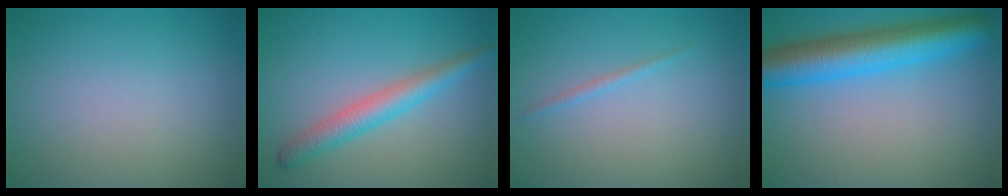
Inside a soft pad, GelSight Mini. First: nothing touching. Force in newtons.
{"total": 3.4, "press": 3.4, "slide": 0.1}
{"total": 0.7, "press": 0.7, "slide": 0.0}
{"total": 7.7, "press": 7.7, "slide": 0.3}